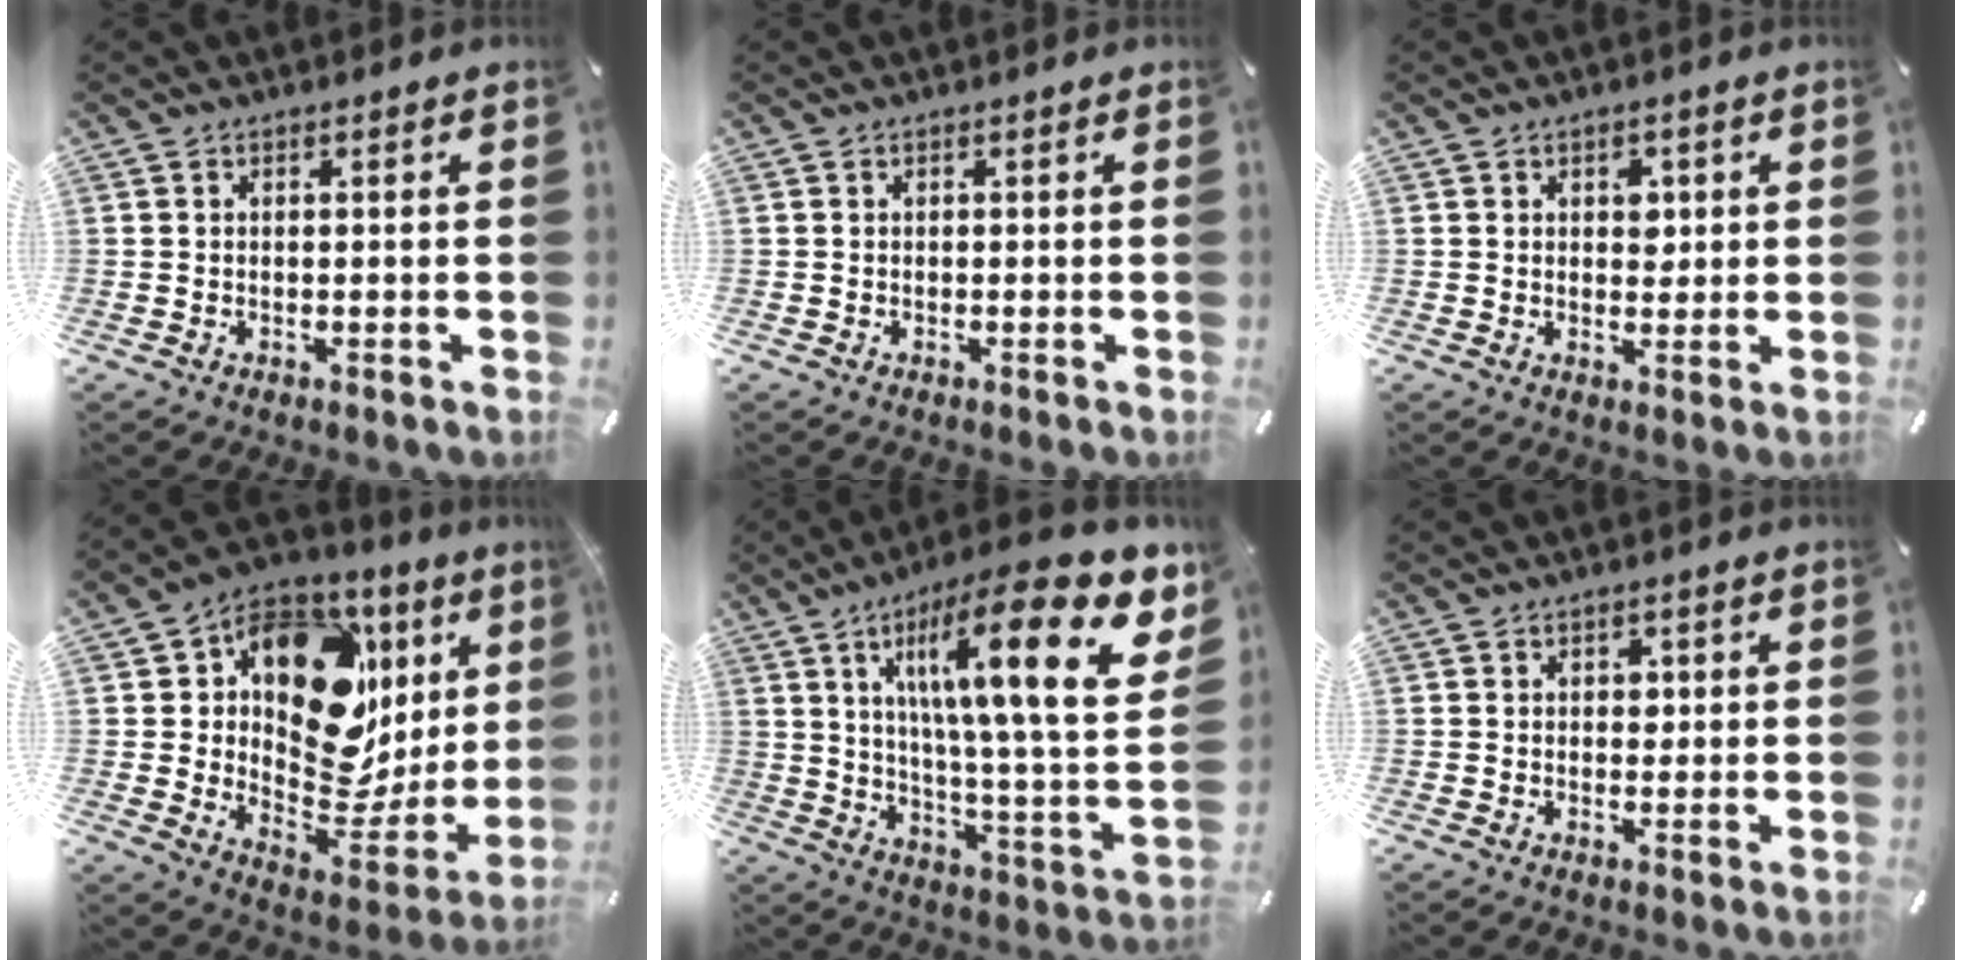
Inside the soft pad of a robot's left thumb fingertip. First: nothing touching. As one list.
[{"total": 0.0}, {"total": 3.3, "force": [1.0, 2.5, 2.0], "torque": [-0.010, -0.005, 0.007]}, {"total": 17.9, "force": [6.8, 12.2, 11.2], "torque": [-0.148, -0.055, 0.117]}, {"total": 25.4, "force": [12.0, 6.6, 21.4], "torque": [-0.320, -0.075, 0.183]}, {"total": 2.0, "force": [0.4, 1.6, 1.1], "torque": [-0.007, 0.002, 0.000]}]